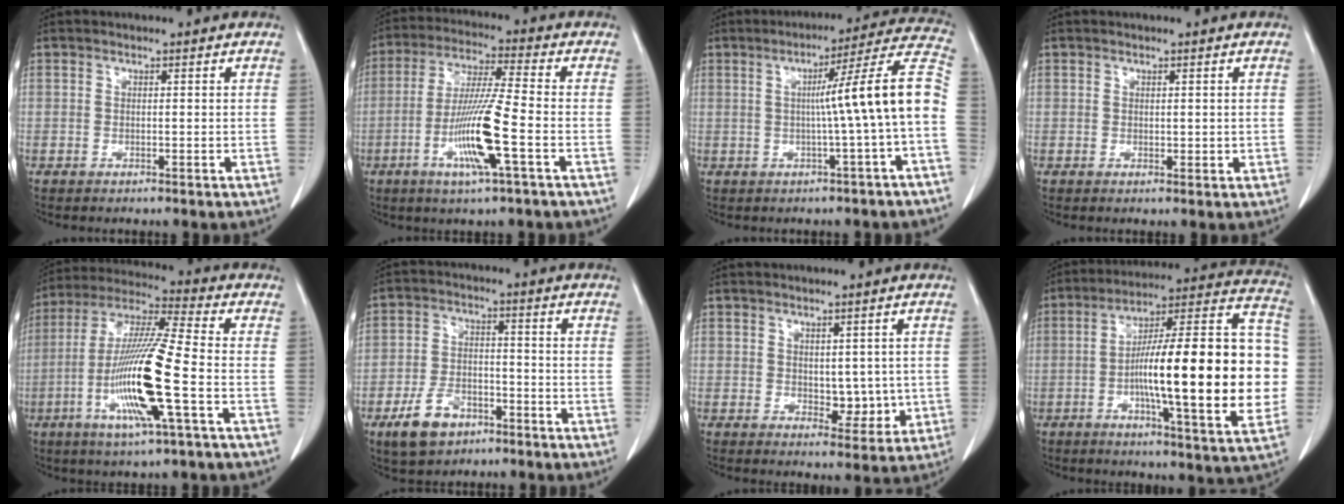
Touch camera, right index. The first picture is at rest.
{"total": 11.5, "force": [-3.7, -0.2, 10.9], "torque": [-0.217, -0.011, -0.072]}
{"total": 12.2, "force": [-1.0, -1.7, 12.0], "torque": [-0.158, 0.024, -0.018]}
{"total": 1.0, "force": [0.3, 0.7, 0.6], "torque": [-0.004, -0.001, 0.009]}
{"total": 15.6, "force": [-4.4, 0.2, 14.9], "torque": [-0.304, -0.012, -0.088]}
{"total": 7.8, "force": [-4.7, 4.7, 4.2], "torque": [-0.088, 0.005, -0.078]}
{"total": 4.7, "force": [0.2, 2.7, 3.8], "torque": [-0.040, -0.007, 0.015]}
{"total": 26.0, "force": [-2.9, 3.7, 25.6], "torque": [-0.325, 0.029, -0.047]}